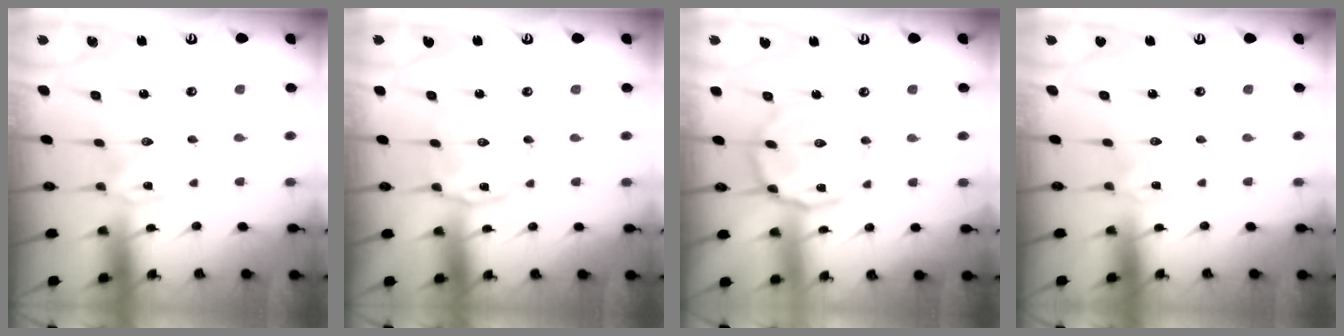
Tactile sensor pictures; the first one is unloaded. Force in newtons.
{"total": 2.6, "press": 2.6, "slide": 0.4}
{"total": 12.6, "press": 12.6, "slide": 1.0}
{"total": 2.0, "press": 2.0, "slide": 0.3}